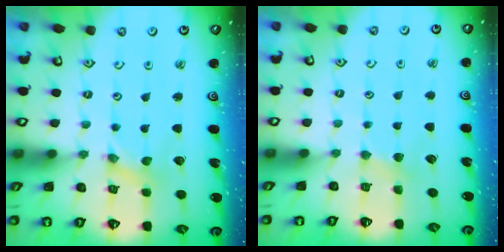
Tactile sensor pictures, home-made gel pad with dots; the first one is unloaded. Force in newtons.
{"total": 2.5, "press": 2.5, "slide": 0.4}